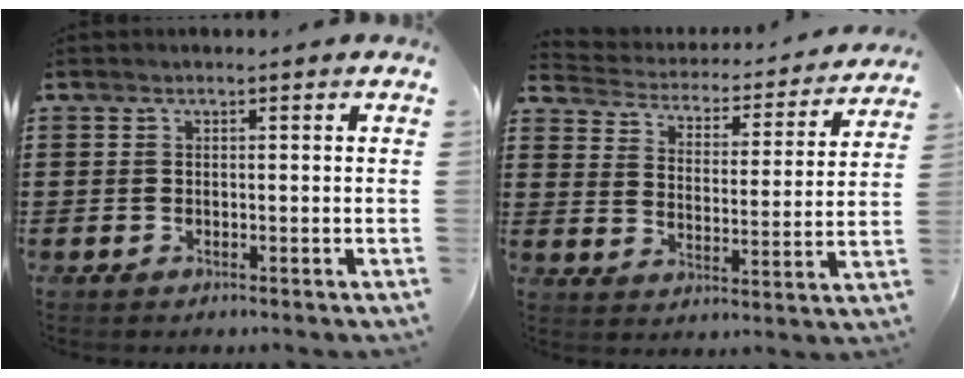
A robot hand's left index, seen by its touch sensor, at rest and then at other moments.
{"total": 2.8, "force": [2.8, 0.5, 0.1], "torque": [-0.025, -0.027, 0.037]}